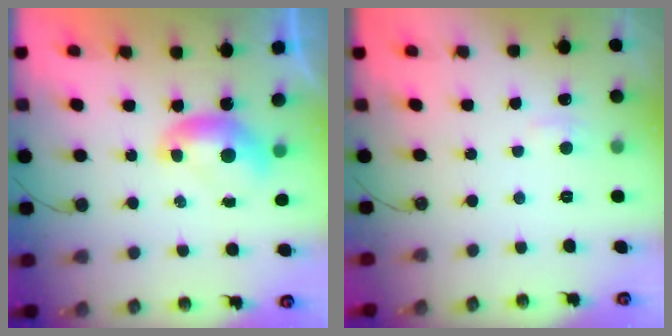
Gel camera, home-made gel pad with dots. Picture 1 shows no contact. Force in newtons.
{"total": 3.4, "press": 3.4, "slide": 0.3}